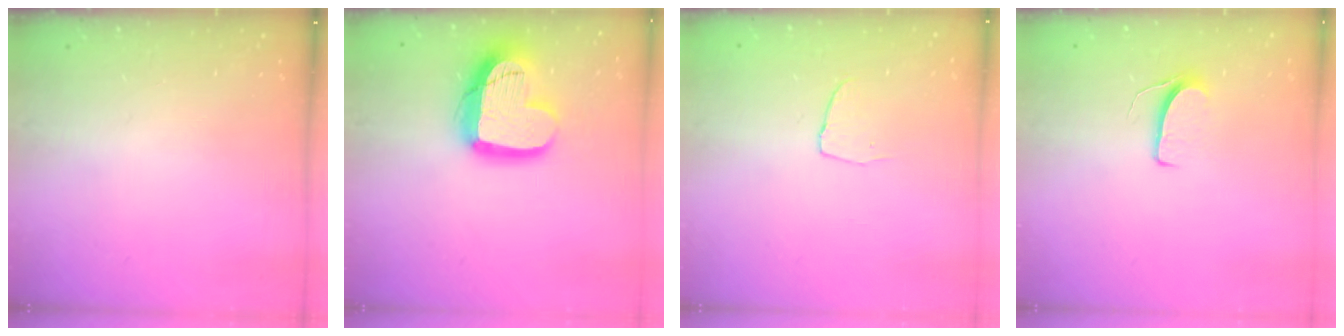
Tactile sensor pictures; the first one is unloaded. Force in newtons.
{"total": 17.4, "press": 17.4, "slide": 1.4}
{"total": 4.3, "press": 4.3, "slide": 0.3}
{"total": 6.2, "press": 6.2, "slide": 0.5}